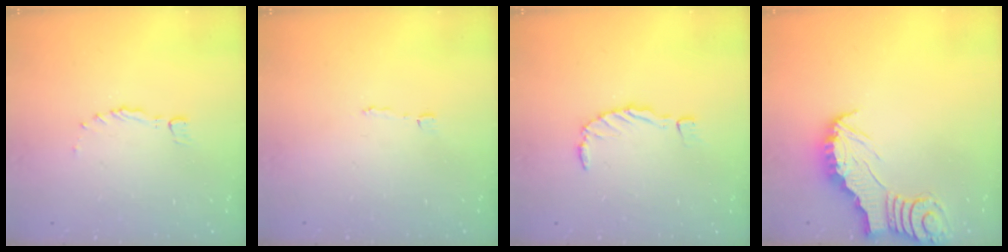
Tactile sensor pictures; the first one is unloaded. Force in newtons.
{"total": 1.2, "press": 1.2, "slide": 0.0}
{"total": 0.0}
{"total": 2.5, "press": 2.5, "slide": 0.2}